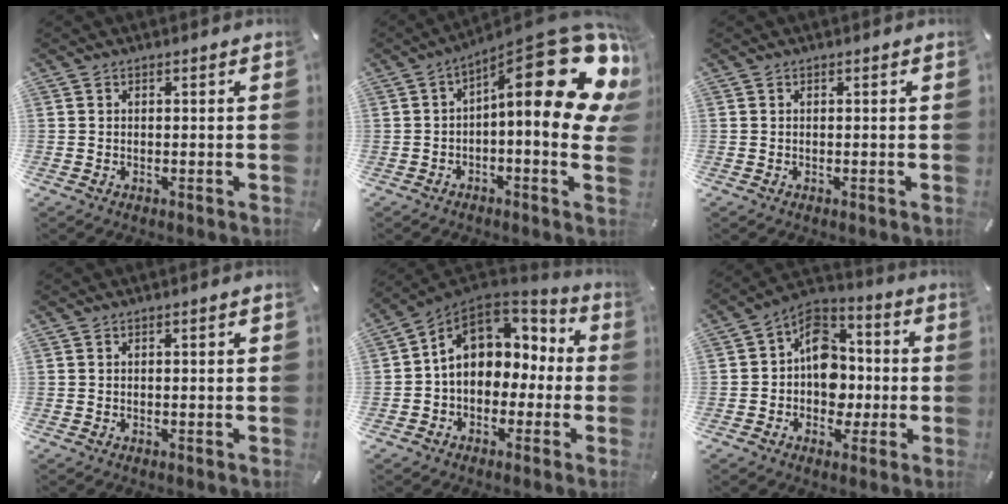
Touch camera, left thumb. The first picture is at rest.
{"total": 23.9, "force": [8.5, 7.4, 21.0], "torque": [-0.294, -0.081, 0.147]}
{"total": 0.0}
{"total": 1.0, "force": [0.0, 0.1, 1.0], "torque": [-0.017, 0.000, 0.000]}
{"total": 11.4, "force": [2.4, 9.3, 6.2], "torque": [-0.111, -0.004, 0.050]}
{"total": 12.1, "force": [-1.5, 10.3, 6.2], "torque": [-0.099, 0.013, -0.022]}